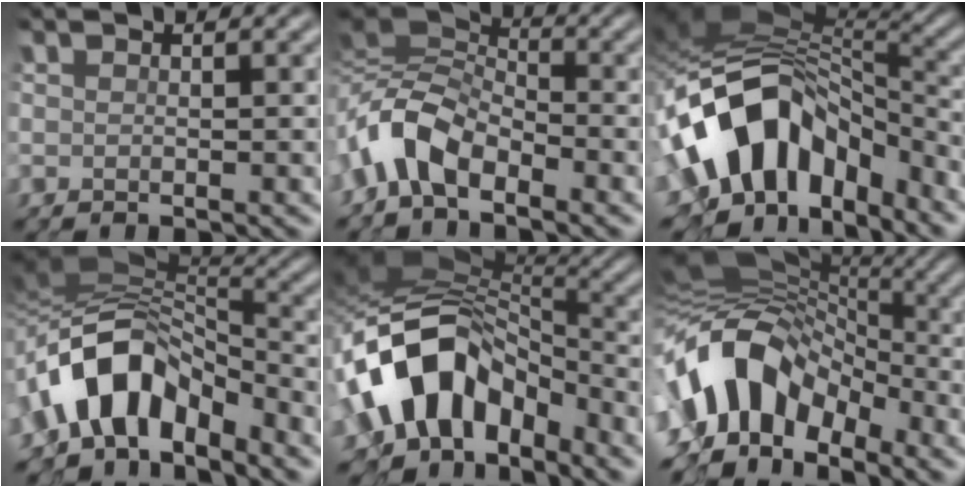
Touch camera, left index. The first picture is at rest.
{"total": 5.6, "force": [-2.5, 3.1, 3.9], "torque": [-0.083, 0.011, -0.062]}
{"total": 12.7, "force": [-4.0, 8.3, 8.7], "torque": [-0.159, 0.011, -0.074]}
{"total": 8.9, "force": [-3.7, 5.0, 6.4], "torque": [-0.108, 0.015, -0.067]}
{"total": 11.1, "force": [-4.0, 7.2, 7.4], "torque": [-0.125, 0.026, -0.080]}
{"total": 10.7, "force": [-4.1, 7.3, 6.7], "torque": [-0.116, 0.021, -0.087]}